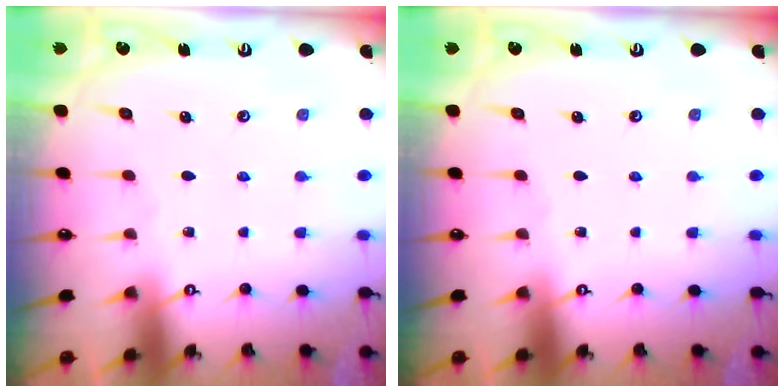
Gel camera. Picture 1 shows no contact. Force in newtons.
{"total": 0.0}